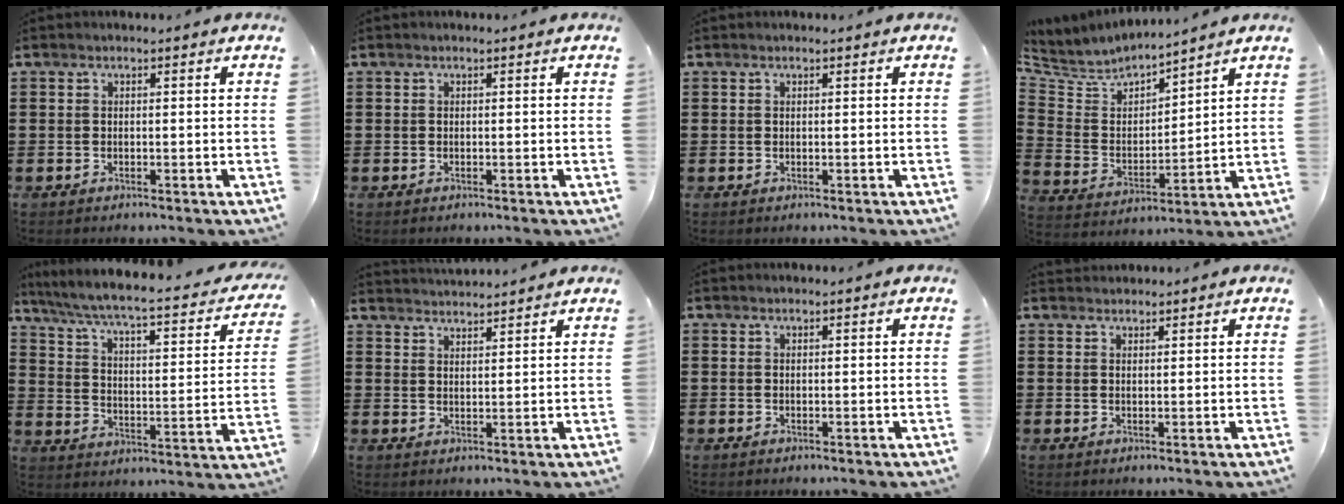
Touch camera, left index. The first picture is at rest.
{"total": 0.0}
{"total": 0.0}
{"total": 4.8, "force": [4.6, 1.4, 0.5], "torque": [-0.044, -0.035, 0.074]}
{"total": 4.9, "force": [3.6, 0.2, 3.2], "torque": [-0.080, -0.039, 0.051]}
{"total": 2.6, "force": [2.5, -0.3, -0.3], "torque": [-0.002, -0.008, 0.048]}
{"total": 0.0}
{"total": 1.3, "force": [1.2, 0.3, -0.1], "torque": [-0.001, 0.001, 0.025]}